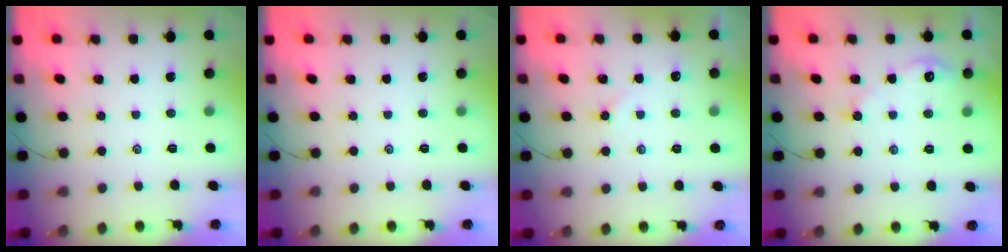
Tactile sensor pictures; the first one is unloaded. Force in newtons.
{"total": 0.0}
{"total": 2.2, "press": 2.2, "slide": 0.4}
{"total": 3.6, "press": 3.6, "slide": 0.4}